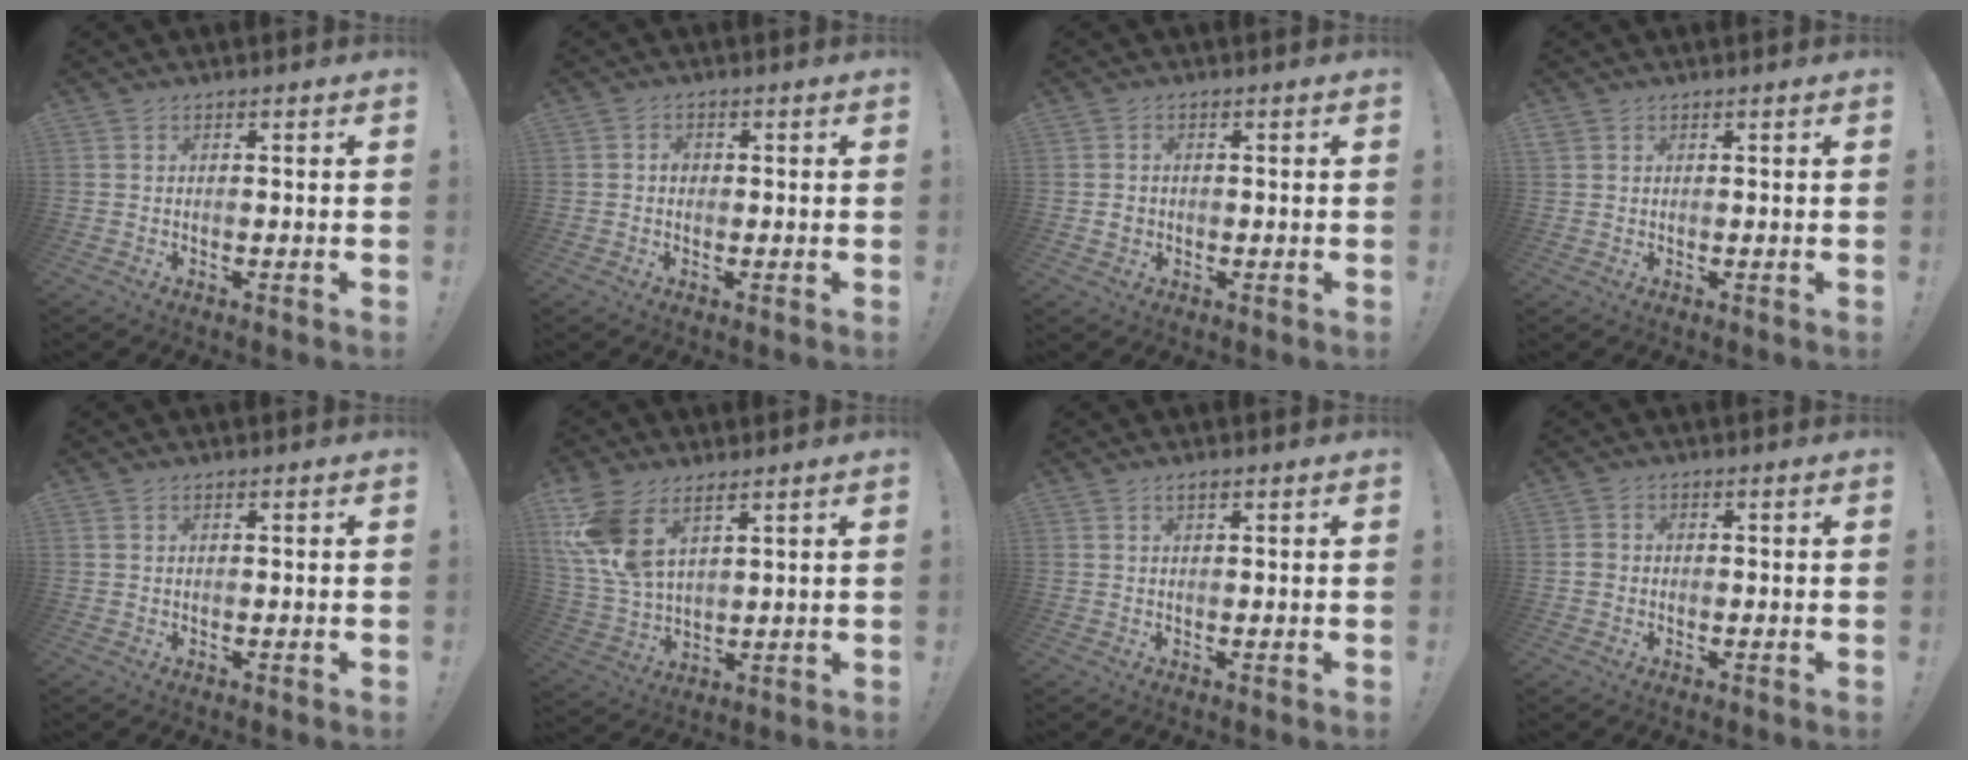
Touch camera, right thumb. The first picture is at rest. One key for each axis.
{"total": 1.8, "fx": -0.2, "fy": 1.5, "fz": 0.9, "tx": -0.009, "ty": 0.003, "tz": -0.007}
{"total": 2.1, "fx": -0.3, "fy": 1.8, "fz": 1.0, "tx": -0.012, "ty": 0.002, "tz": -0.004}
{"total": 1.3, "fx": 0.9, "fy": 0.9, "fz": 0.3, "tx": 0.001, "ty": -0.003, "tz": 0.015}
{"total": 0.7, "fx": 0.4, "fy": 0.5, "fz": 0.3, "tx": -0.009, "ty": 0.003, "tz": 0.008}
{"total": 11.7, "fx": 6.7, "fy": 6.1, "fz": 7.4, "tx": -0.155, "ty": -0.031, "tz": 0.131}
{"total": 1.5, "fx": 0.9, "fy": 0.5, "fz": 1.1, "tx": -0.027, "ty": 0.004, "tz": 0.017}
{"total": 2.3, "fx": -0.5, "fy": 2.0, "fz": 1.0, "tx": -0.015, "ty": 0.009, "tz": -0.008}